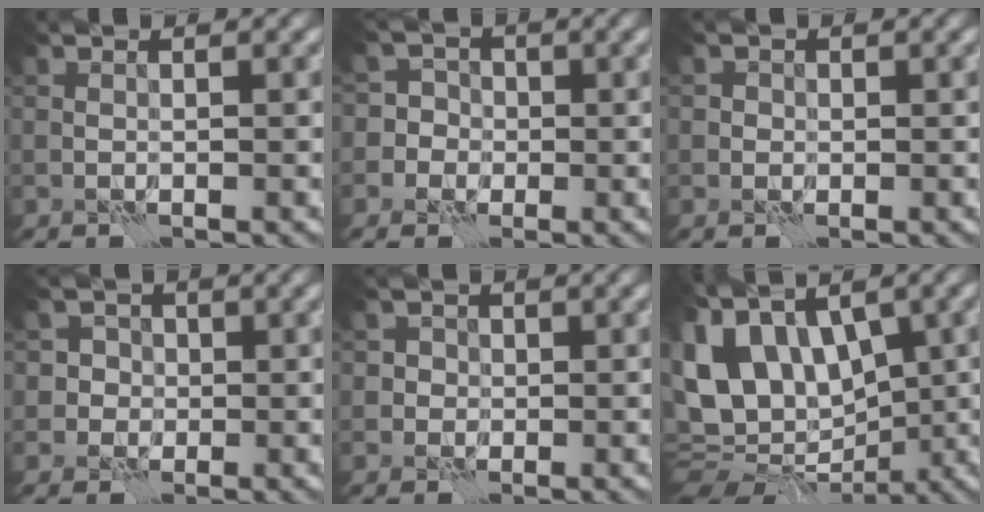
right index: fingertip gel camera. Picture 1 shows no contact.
{"total": 4.9, "force": [-0.2, 4.8, 1.3], "torque": [0.004, 0.034, -0.040]}
{"total": 0.9, "force": [-0.1, 0.9, 0.0], "torque": [0.007, -0.001, -0.005]}
{"total": 3.2, "force": [0.3, 3.1, 0.9], "torque": [0.008, 0.008, -0.007]}
{"total": 2.3, "force": [0.2, 2.2, 0.6], "torque": [0.008, 0.005, -0.004]}
{"total": 9.8, "force": [1.3, 6.8, 6.8], "torque": [-0.118, 0.010, 0.033]}